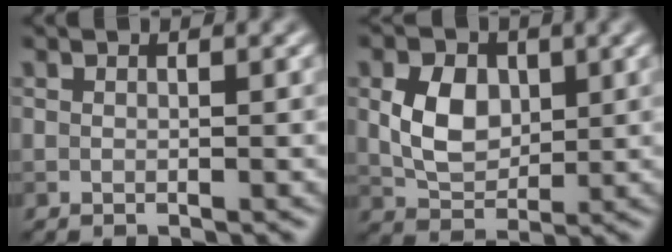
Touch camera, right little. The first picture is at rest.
{"total": 4.7, "force": [0.8, 3.4, 3.2], "torque": [-0.067, -0.002, 0.013]}